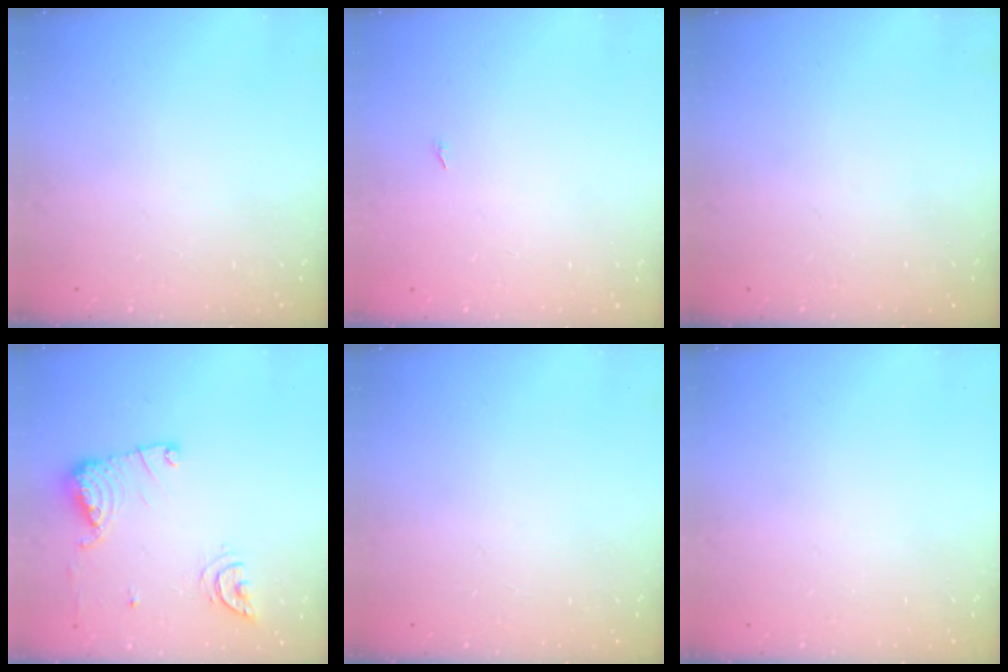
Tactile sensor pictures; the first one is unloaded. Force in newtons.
{"total": 4.0, "press": 1.3, "slide": 3.7}
{"total": 0.0}
{"total": 12.2, "press": 12.2, "slide": 1.2}
{"total": 0.0}
{"total": 0.0}